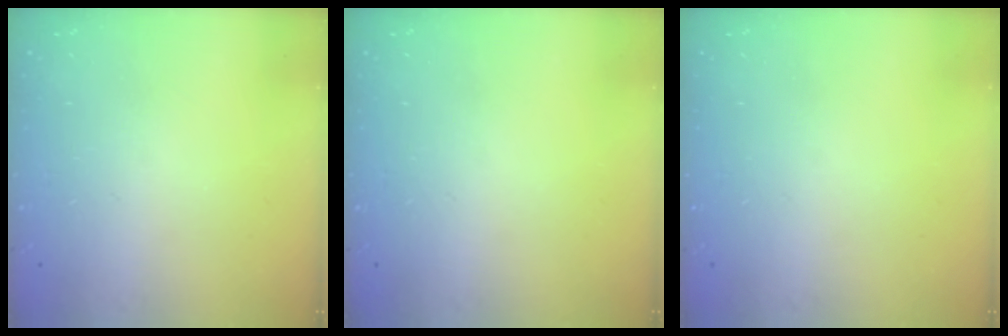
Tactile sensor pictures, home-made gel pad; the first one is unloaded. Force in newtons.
{"total": 0.0}
{"total": 0.0}